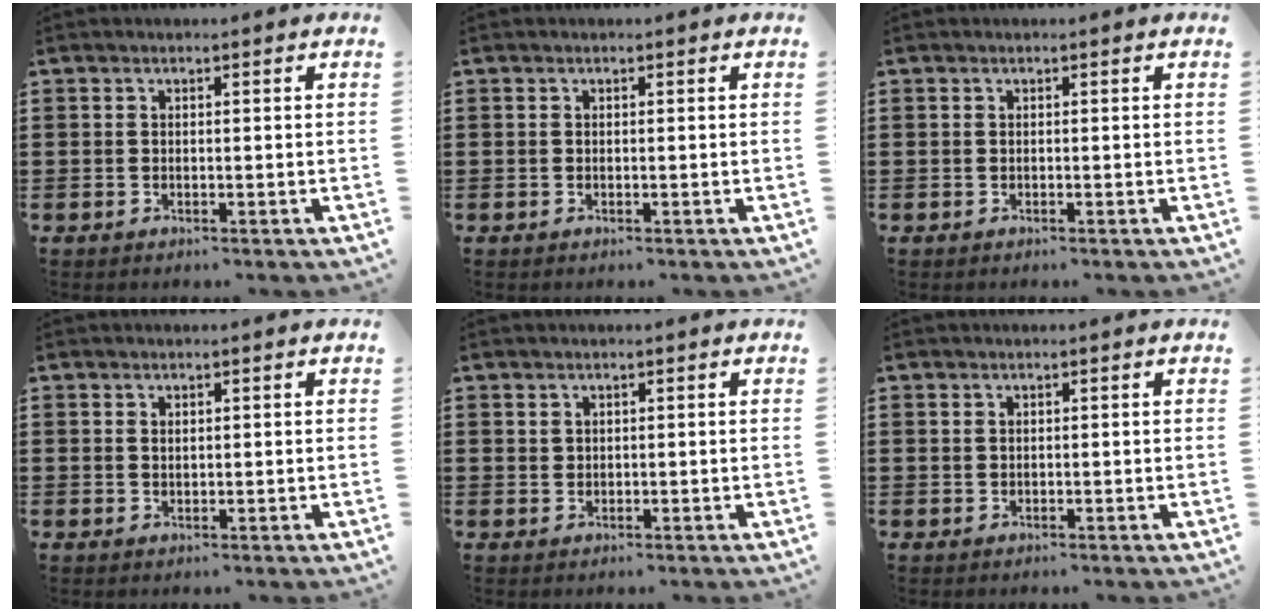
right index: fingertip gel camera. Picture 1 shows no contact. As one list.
[{"total": 0.0}, {"total": 0.0}, {"total": 0.8, "force": [0.5, 0.5, 0.4], "torque": [-0.008, 0.003, 0.010]}, {"total": 1.1, "force": [0.7, 0.8, 0.1], "torque": [-0.005, 0.002, 0.015]}, {"total": 0.6, "force": [0.2, 0.5, 0.1], "torque": [-0.004, 0.003, 0.005]}]